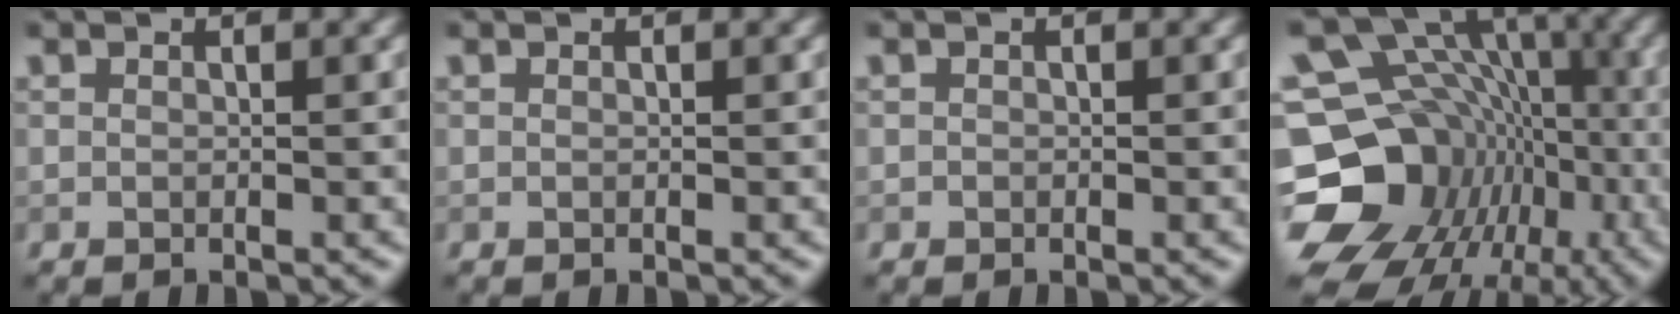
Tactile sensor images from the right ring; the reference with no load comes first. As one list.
[{"total": 0.0}, {"total": 0.0}, {"total": 18.6, "force": [-6.0, 15.0, 9.1], "torque": [-0.170, -0.001, -0.085]}]